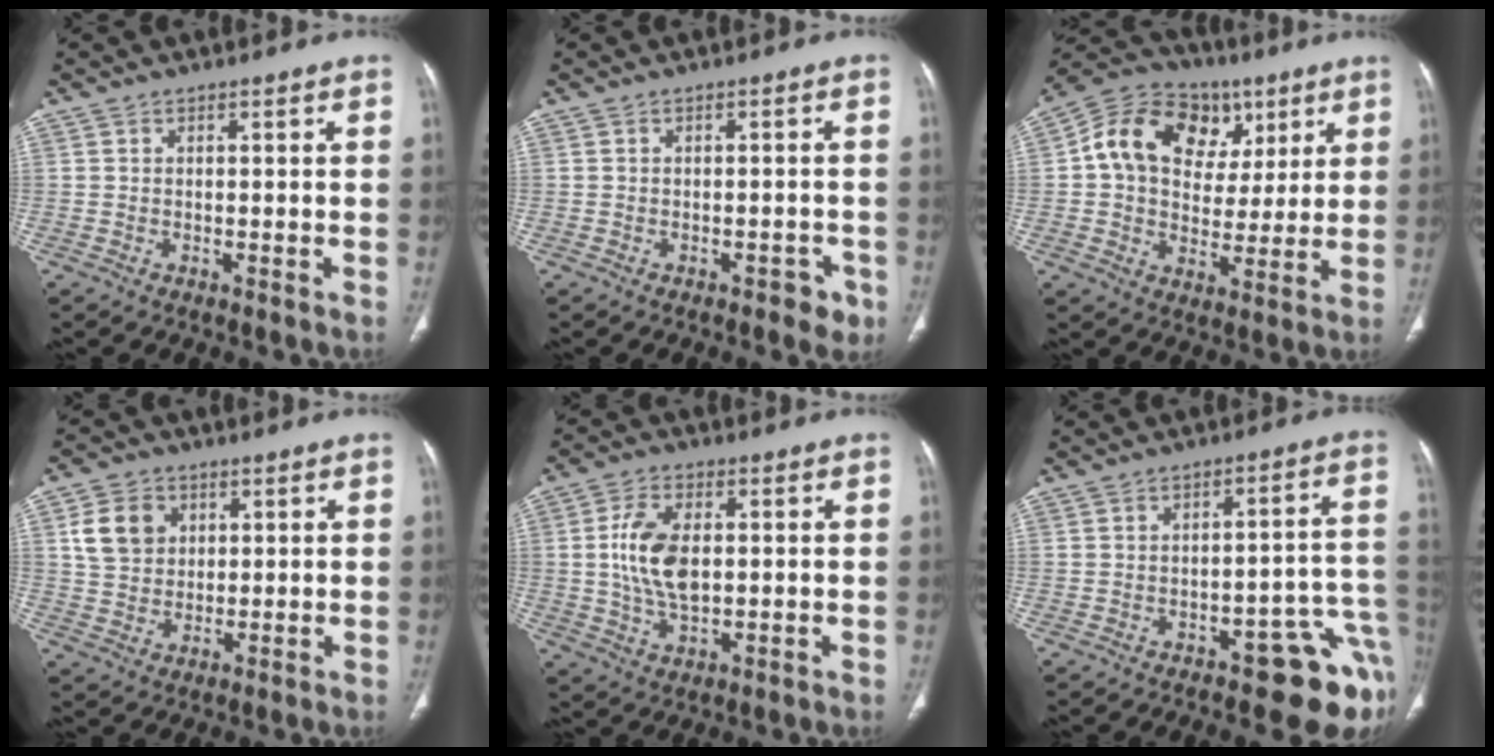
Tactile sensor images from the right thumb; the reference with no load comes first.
{"total": 3.3, "force": [-1.9, 1.7, 2.0], "torque": [-0.013, 0.010, -0.021]}
{"total": 19.0, "force": [5.7, 14.3, 11.1], "torque": [-0.157, 0.020, 0.092]}
{"total": 8.0, "force": [2.6, 6.5, 3.9], "torque": [-0.049, -0.005, 0.050]}
{"total": 10.4, "force": [0.9, 6.0, 8.5], "torque": [-0.163, -0.003, 0.023]}
{"total": 12.9, "force": [-6.2, 4.9, 10.2], "torque": [-0.062, 0.050, -0.071]}